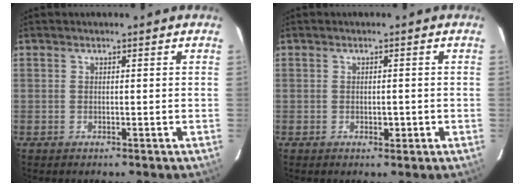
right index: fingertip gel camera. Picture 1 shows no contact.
{"total": 1.4, "force": [-0.4, 0.7, 1.2], "torque": [-0.017, 0.000, -0.001]}